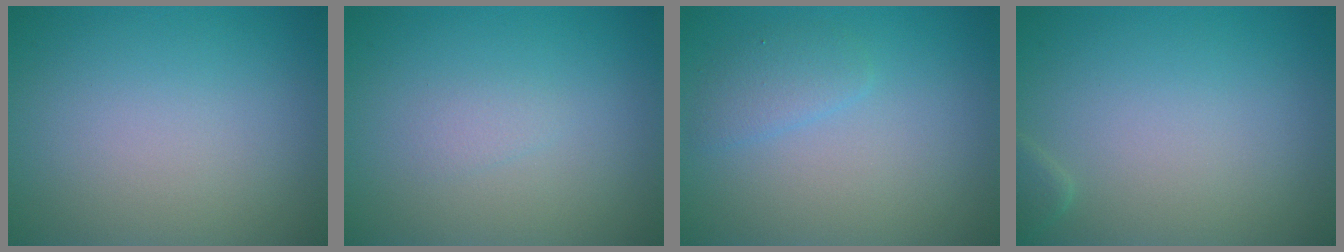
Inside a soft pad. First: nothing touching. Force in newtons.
{"total": 0.8, "press": 0.8, "slide": 0.1}
{"total": 1.6, "press": 1.6, "slide": 0.0}
{"total": 0.8, "press": 0.8, "slide": 0.1}